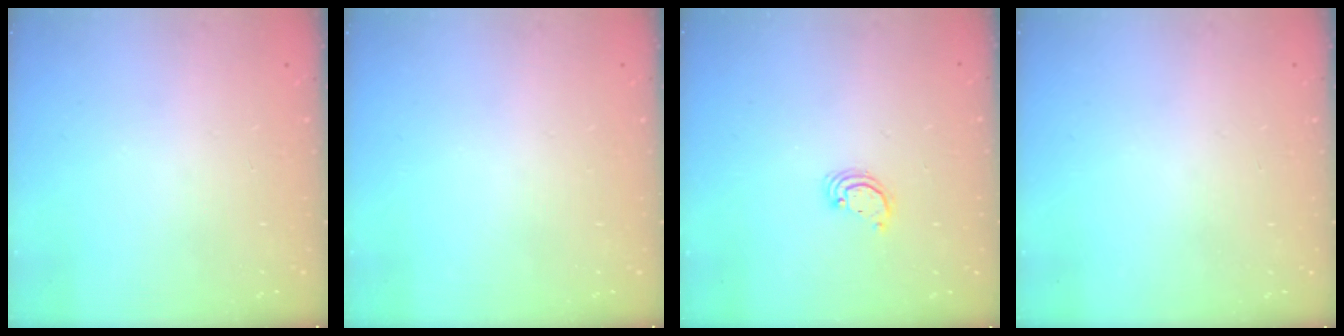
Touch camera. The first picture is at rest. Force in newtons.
{"total": 0.0}
{"total": 2.8, "press": 2.8, "slide": 0.2}
{"total": 0.0}